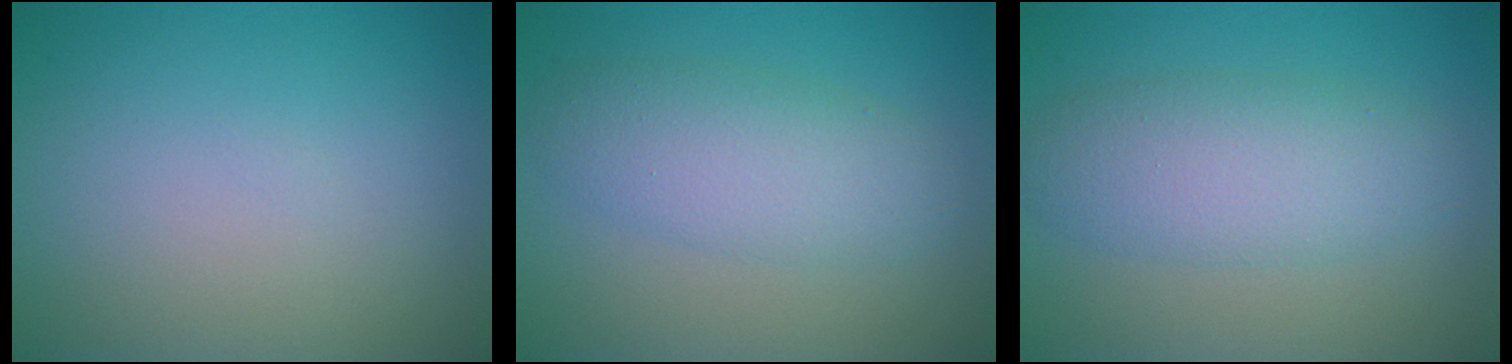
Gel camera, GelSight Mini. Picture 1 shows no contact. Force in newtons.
{"total": 4.3, "press": 4.3, "slide": 0.1}
{"total": 4.8, "press": 4.8, "slide": 0.2}